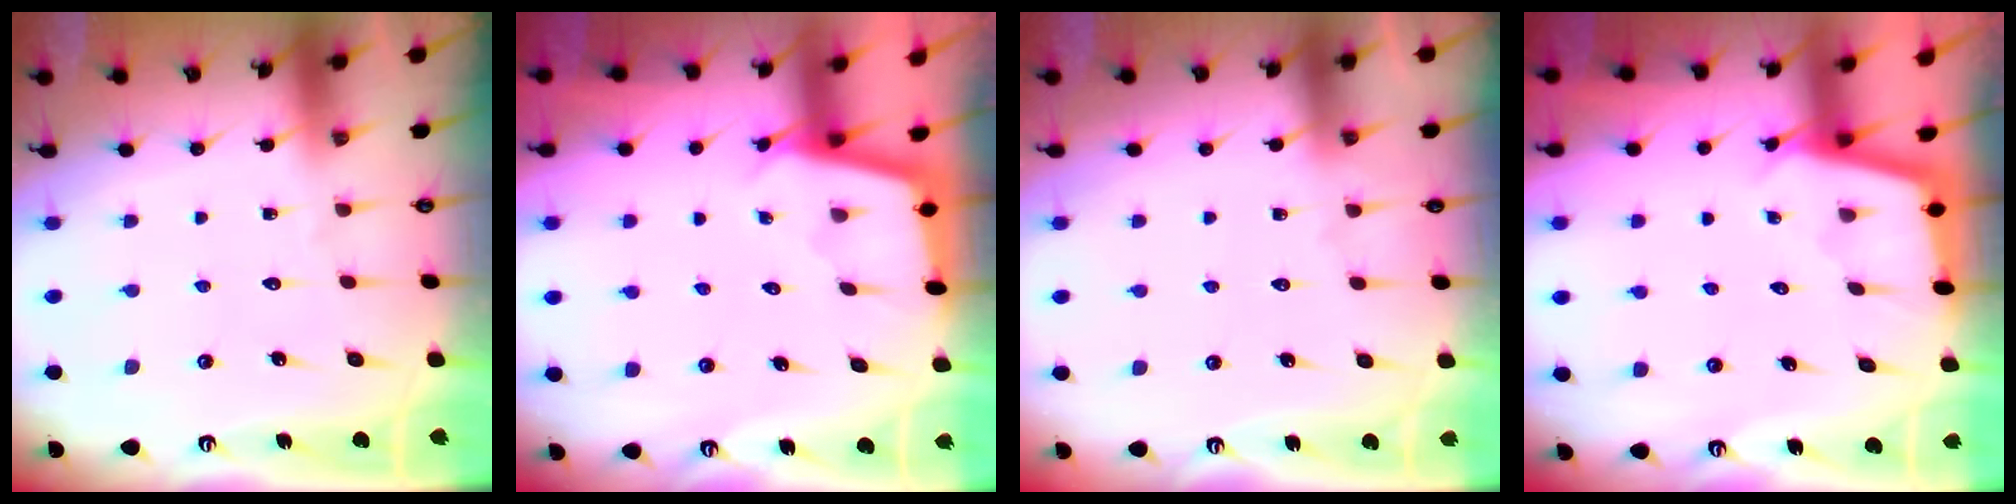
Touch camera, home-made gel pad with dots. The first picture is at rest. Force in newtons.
{"total": 2.4, "press": 2.4, "slide": 0.2}
{"total": 4.5, "press": 4.4, "slide": 0.6}
{"total": 2.5, "press": 2.5, "slide": 0.2}